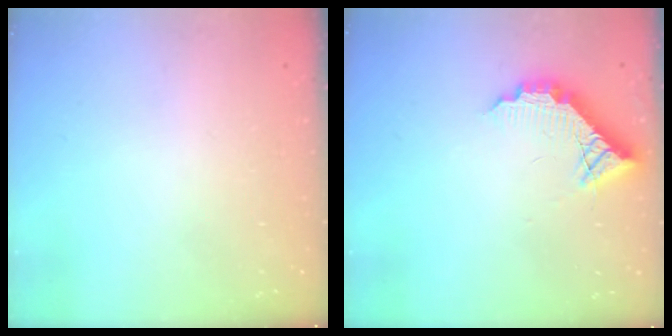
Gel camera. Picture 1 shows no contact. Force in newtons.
{"total": 12.0, "press": 12.0, "slide": 0.7}